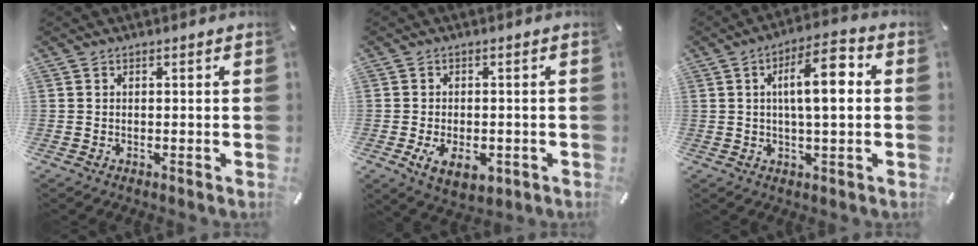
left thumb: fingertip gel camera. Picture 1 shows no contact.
{"total": 6.6, "force": [-2.1, 3.9, 4.9], "torque": [-0.094, 0.001, -0.037]}
{"total": 11.4, "force": [2.1, 3.4, 10.7], "torque": [-0.175, 0.009, 0.028]}